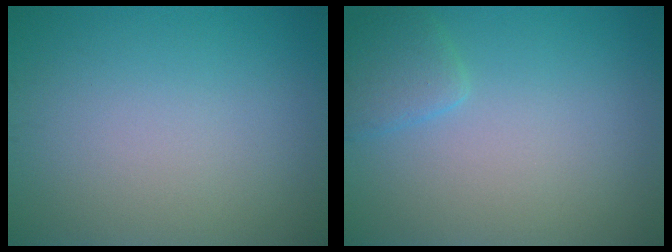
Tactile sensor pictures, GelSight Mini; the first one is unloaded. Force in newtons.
{"total": 2.0, "press": 2.0, "slide": 0.1}